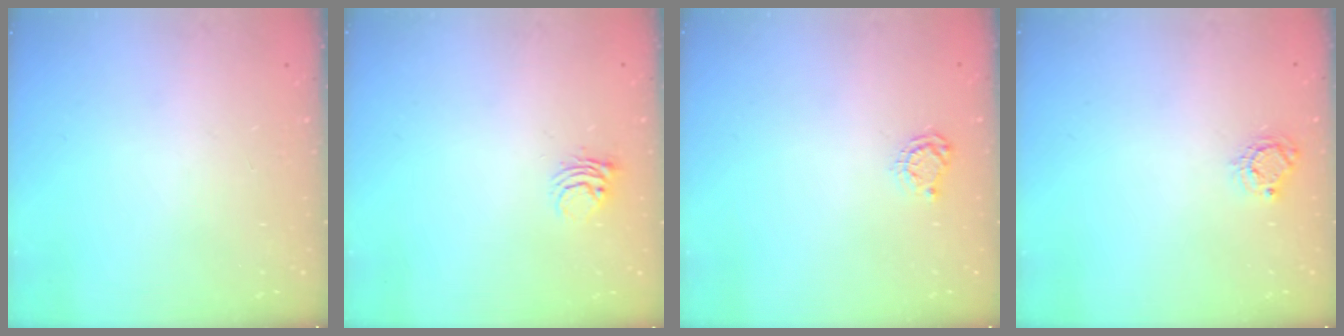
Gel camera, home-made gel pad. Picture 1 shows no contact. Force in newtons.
{"total": 5.0, "press": 5.0, "slide": 0.4}
{"total": 5.3, "press": 5.3, "slide": 0.6}
{"total": 5.5, "press": 5.5, "slide": 0.2}